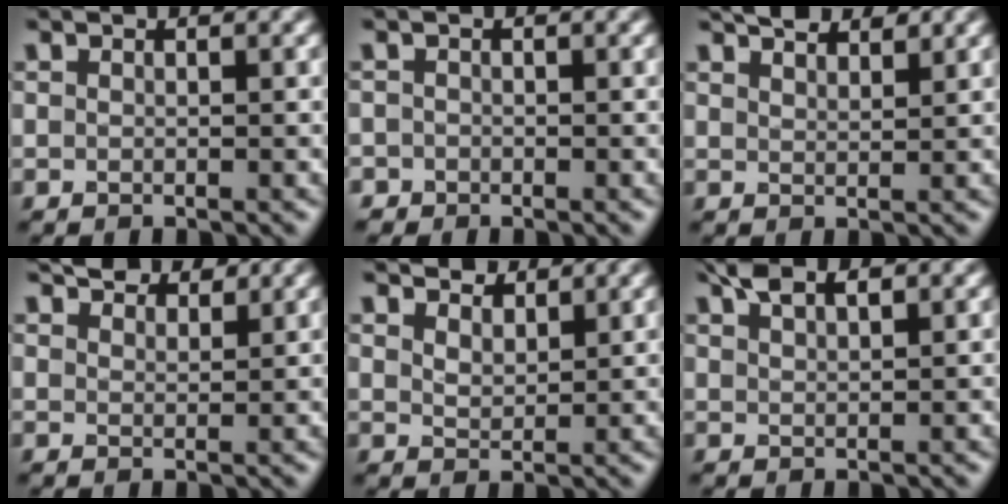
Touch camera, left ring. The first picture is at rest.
{"total": 0.9, "force": [-0.5, 0.8, -0.2], "torque": [0.012, -0.002, -0.012]}
{"total": 3.0, "force": [2.7, 0.6, 1.1], "torque": [-0.016, 0.004, 0.043]}
{"total": 3.0, "force": [2.7, 1.1, 0.9], "torque": [-0.016, 0.008, 0.041]}
{"total": 3.0, "force": [2.6, 1.2, 1.0], "torque": [-0.028, -0.002, 0.041]}
{"total": 2.9, "force": [2.0, 1.0, 1.9], "torque": [-0.033, 0.007, 0.036]}